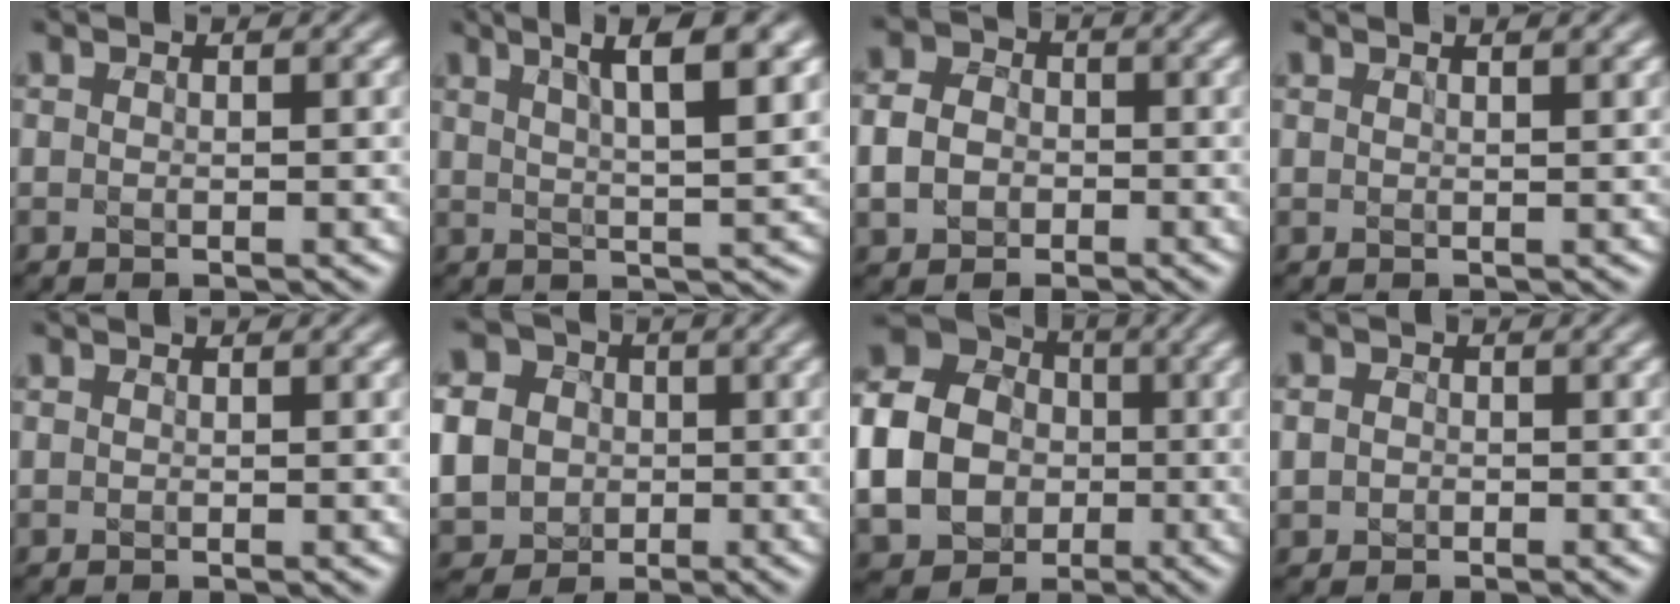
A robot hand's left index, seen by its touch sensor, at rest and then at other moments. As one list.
[{"total": 6.7, "force": [3.7, 1.4, 5.3], "torque": [-0.053, 0.017, 0.049]}, {"total": 3.4, "force": [-0.9, 2.8, 1.7], "torque": [-0.038, 0.005, -0.024]}, {"total": 1.4, "force": [1.3, 0.1, 0.5], "torque": [-0.004, 0.002, 0.010]}, {"total": 0.0}, {"total": 10.3, "force": [-0.9, 9.5, 3.8], "torque": [-0.117, -0.007, -0.043]}, {"total": 10.5, "force": [-1.2, 9.1, 5.2], "torque": [-0.121, -0.015, -0.034]}, {"total": 1.3, "force": [-0.1, 1.2, 0.3], "torque": [0.002, -0.001, -0.008]}]